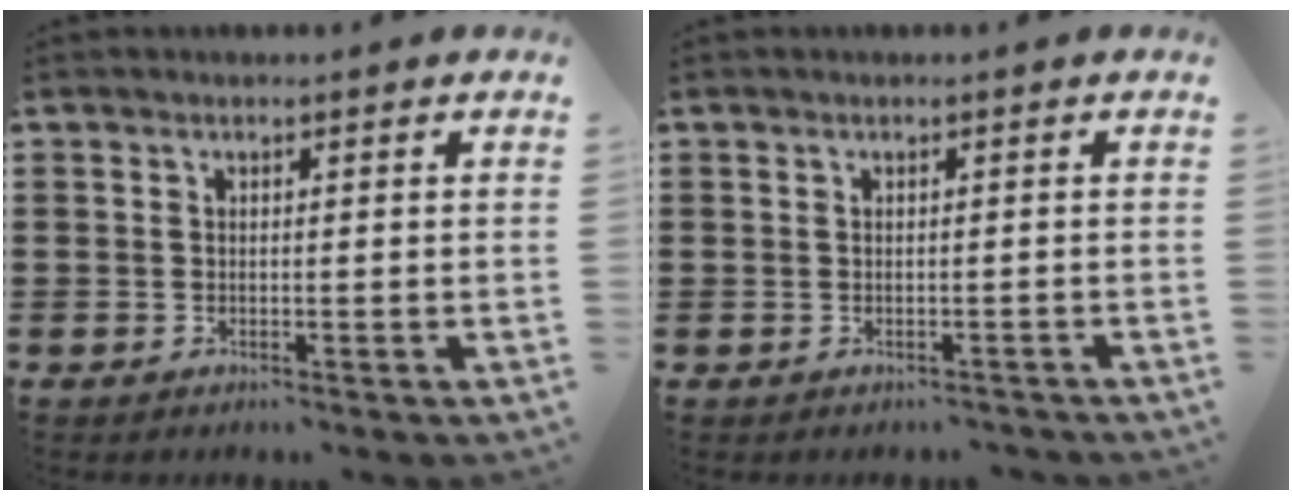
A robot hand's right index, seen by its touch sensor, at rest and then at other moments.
{"total": 0.8, "force": [-0.5, 0.6, 0.0], "torque": [-0.001, 0.003, -0.013]}